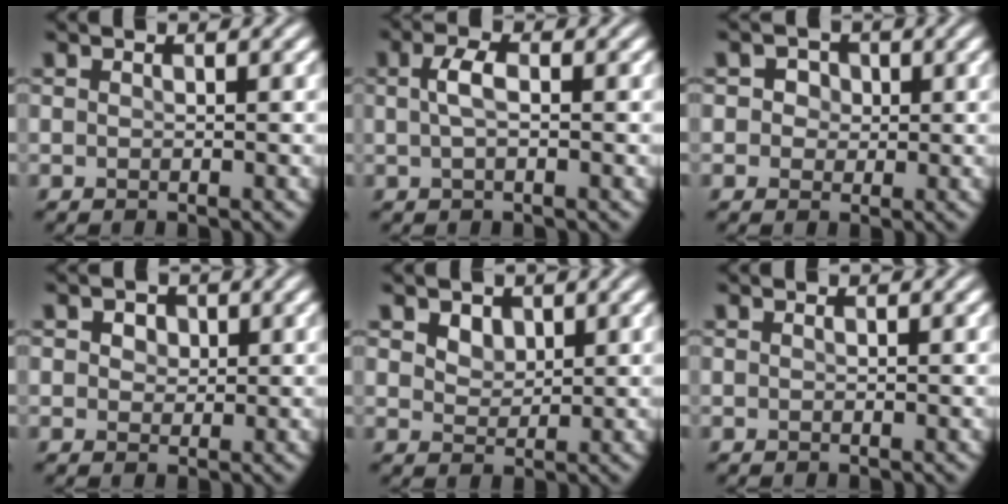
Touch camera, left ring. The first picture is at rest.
{"total": 2.0, "force": [0.2, 0.8, 1.8], "torque": [-0.042, 0.005, 0.001]}
{"total": 2.5, "force": [0.8, 2.1, 1.0], "torque": [-0.006, 0.007, 0.000]}
{"total": 2.3, "force": [1.1, 1.7, 1.2], "torque": [-0.017, 0.008, 0.005]}
{"total": 1.9, "force": [1.2, 1.3, 0.8], "torque": [-0.019, -0.007, 0.023]}
{"total": 0.0}